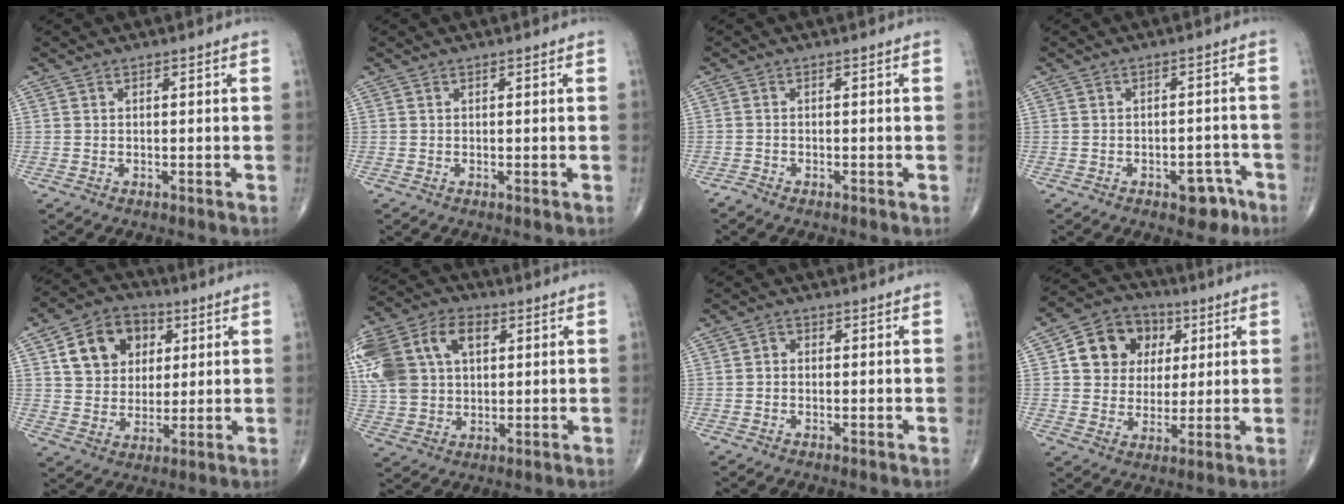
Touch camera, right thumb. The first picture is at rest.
{"total": 0.0}
{"total": 0.9, "force": [-0.8, 0.2, 0.2], "torque": [-0.009, 0.001, -0.019]}
{"total": 5.0, "force": [-2.9, 2.8, 2.9], "torque": [-0.014, 0.026, -0.032]}
{"total": 13.0, "force": [4.4, 10.2, 6.8], "torque": [-0.081, -0.003, 0.074]}
{"total": 22.9, "force": [6.4, 16.0, 15.0], "torque": [-0.352, 0.050, 0.124]}
{"total": 1.4, "force": [-0.2, 1.2, 0.7], "torque": [-0.003, 0.006, -0.009]}
{"total": 12.6, "force": [3.6, 10.7, 5.6], "torque": [-0.055, 0.000, 0.058]}